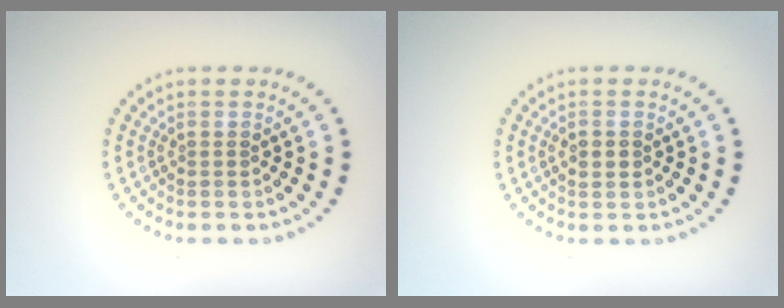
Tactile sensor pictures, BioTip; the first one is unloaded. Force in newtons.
{"total": 0.9, "press": 0.9, "slide": 0.1}